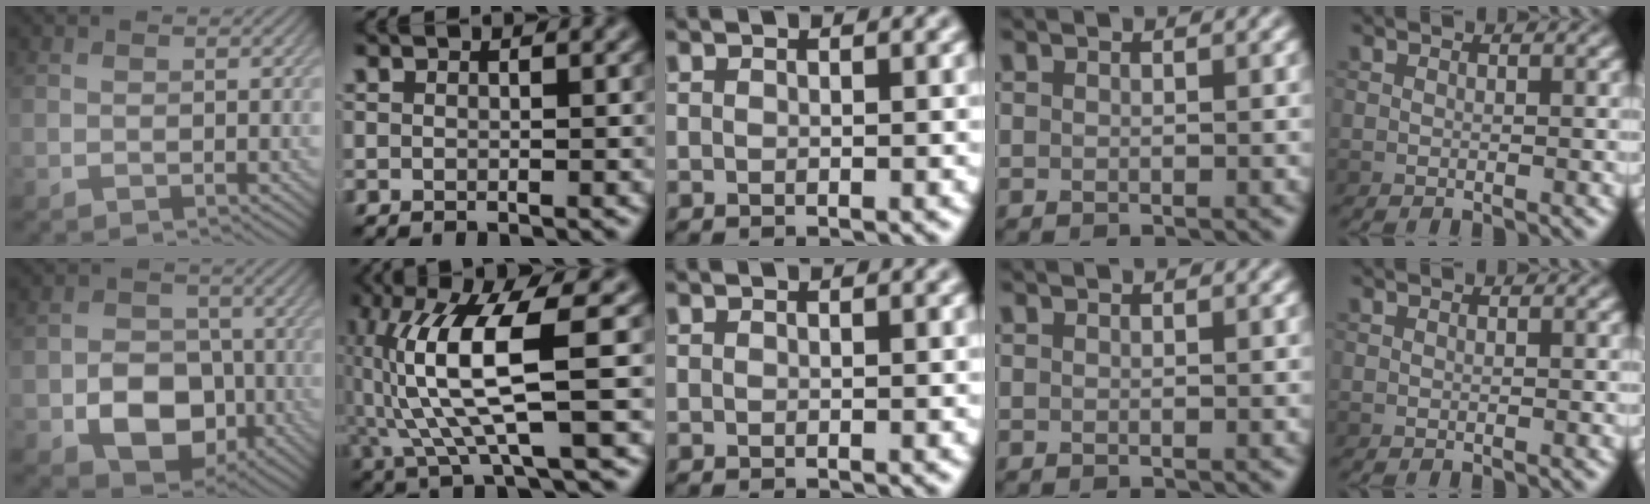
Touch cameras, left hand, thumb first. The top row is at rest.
{"thumb": {"total": 9.0, "force": [-3.1, 6.6, 5.2], "torque": [-0.093, -0.015, -0.060]}, "index": {"total": 9.4, "force": [-0.1, 1.9, 9.3], "torque": [-0.191, 0.005, 0.003]}}